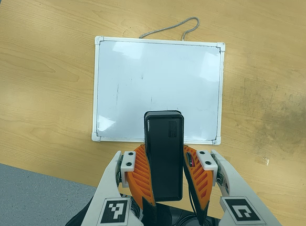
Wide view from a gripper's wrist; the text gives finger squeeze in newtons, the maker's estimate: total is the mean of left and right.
{"total": 8.5, "left": 7.4, "right": 9.5}